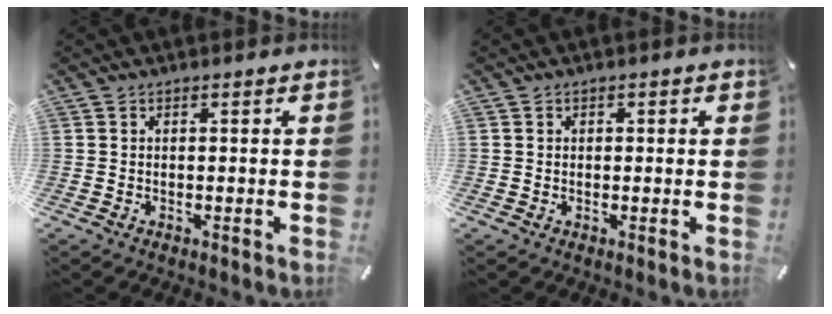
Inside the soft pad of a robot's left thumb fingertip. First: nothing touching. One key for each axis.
{"total": 0.9, "fx": 0.0, "fy": 0.9, "fz": 0.1, "tx": -0.002, "ty": 0.006, "tz": -0.001}